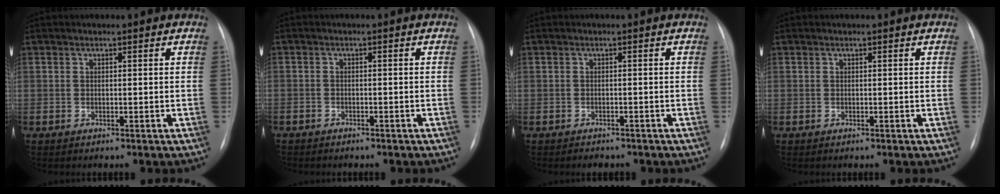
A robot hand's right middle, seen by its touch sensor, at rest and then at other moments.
{"total": 2.7, "force": [-2.2, 1.3, 1.0], "torque": [-0.016, -0.001, -0.019]}
{"total": 2.0, "force": [-1.8, 1.0, 0.4], "torque": [-0.009, -0.001, -0.020]}
{"total": 0.0}